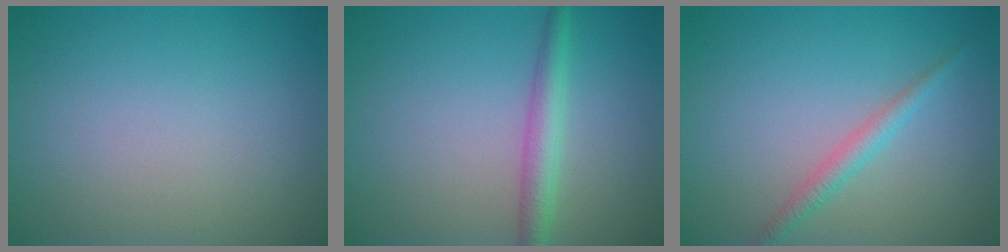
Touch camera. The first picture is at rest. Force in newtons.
{"total": 2.7, "press": 2.7, "slide": 0.1}
{"total": 1.8, "press": 1.8, "slide": 0.0}